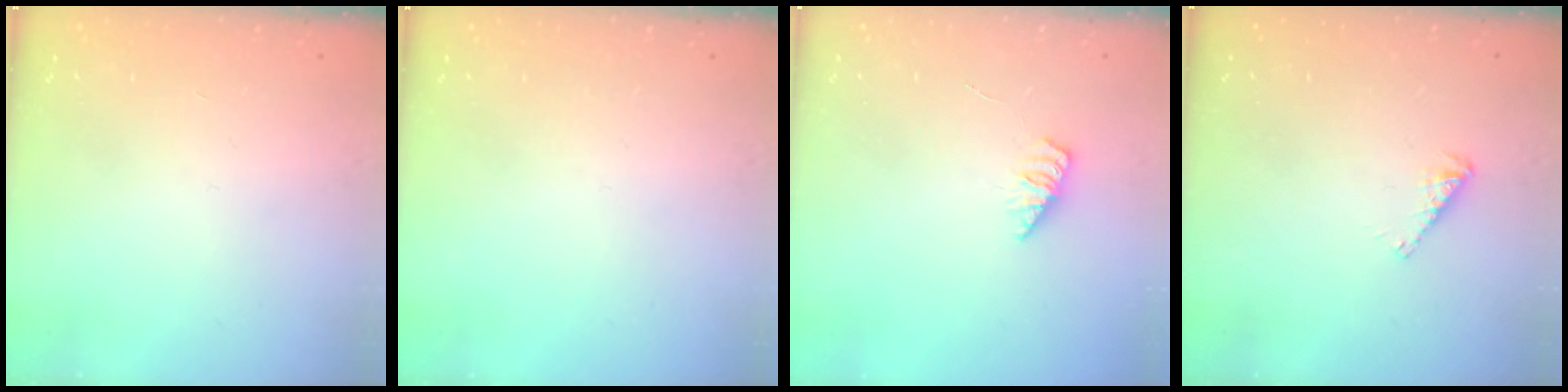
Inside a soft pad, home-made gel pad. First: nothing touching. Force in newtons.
{"total": 0.0}
{"total": 2.2, "press": 2.1, "slide": 0.3}
{"total": 3.7, "press": 3.7, "slide": 0.1}